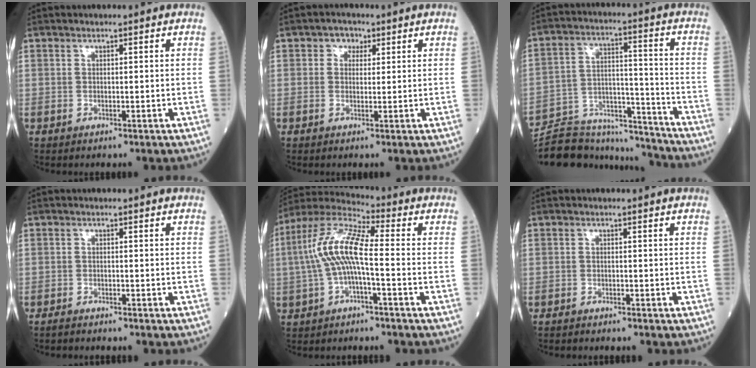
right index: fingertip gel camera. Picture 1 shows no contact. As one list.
[{"total": 2.0, "force": [0.8, 1.7, 0.8], "torque": [-0.009, 0.006, 0.006]}, {"total": 15.0, "force": [-14.6, 3.5, 1.1], "torque": [-0.018, 0.052, -0.231]}, {"total": 1.6, "force": [-1.6, 0.1, 0.3], "torque": [-0.009, -0.004, -0.027]}, {"total": 10.3, "force": [-0.9, 1.9, 10.0], "torque": [-0.214, 0.030, -0.026]}, {"total": 1.5, "force": [-1.4, 0.1, 0.3], "torque": [-0.008, -0.003, -0.023]}]